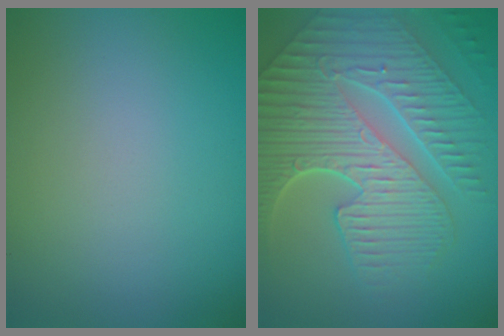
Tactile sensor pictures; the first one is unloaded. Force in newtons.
{"total": 9.8, "press": 6.5, "slide": 7.3}